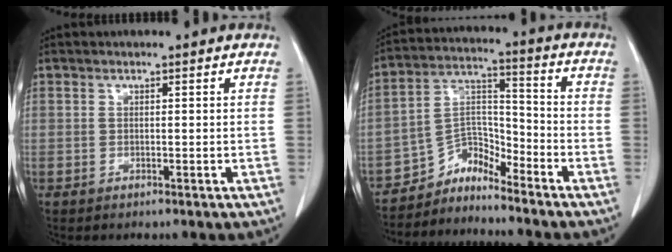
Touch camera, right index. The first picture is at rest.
{"total": 6.0, "force": [-5.9, 1.1, 0.0], "torque": [0.008, 0.042, -0.110]}